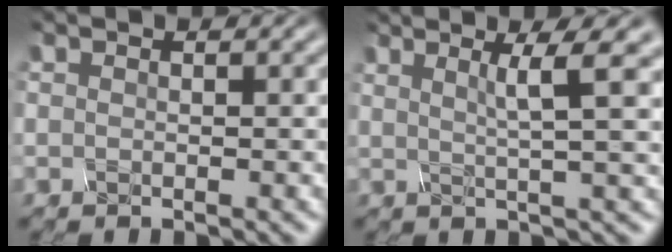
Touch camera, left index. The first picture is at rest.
{"total": 4.1, "force": [1.6, 0.2, 3.7], "torque": [-0.067, 0.005, 0.040]}